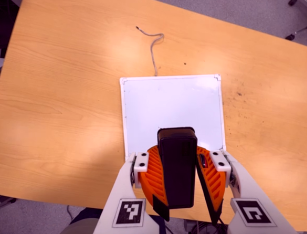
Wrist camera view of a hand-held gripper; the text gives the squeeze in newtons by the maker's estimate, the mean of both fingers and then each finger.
{"total": 11.0, "left": 10.9, "right": 11.1}